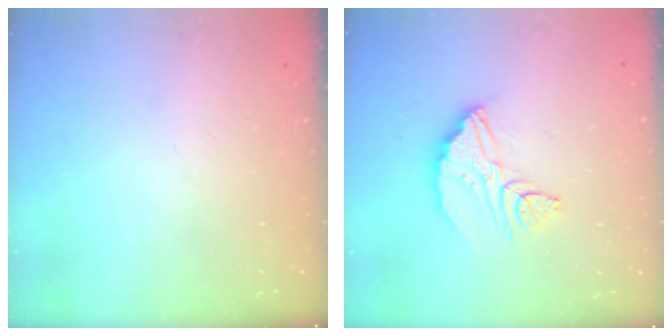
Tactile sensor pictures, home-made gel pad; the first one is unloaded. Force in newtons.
{"total": 10.5, "press": 10.4, "slide": 0.9}